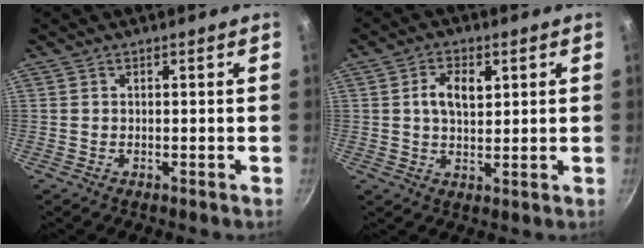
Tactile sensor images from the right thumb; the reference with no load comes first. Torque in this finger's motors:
{"motor_torque": [-0.03, 0.01, 0.64, 0.01, 0.13]}